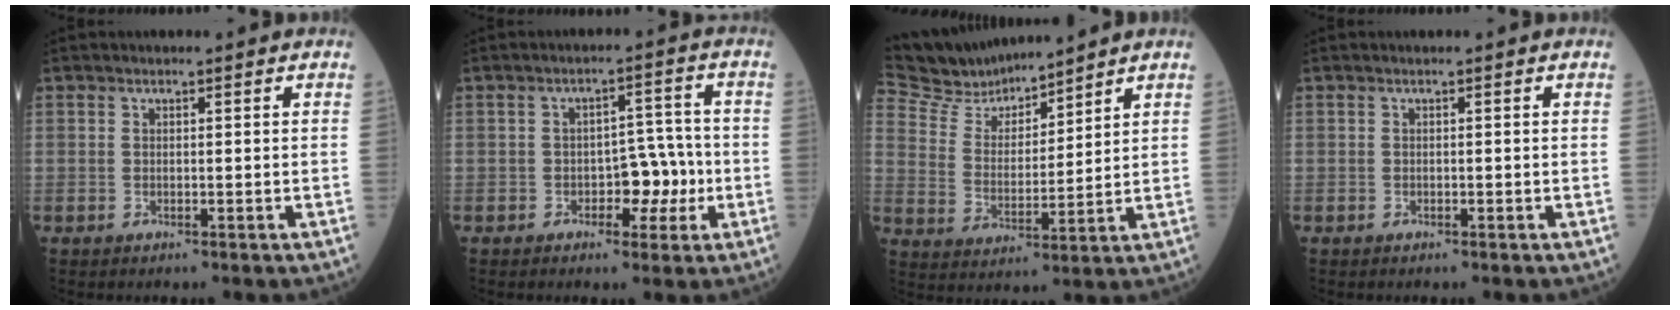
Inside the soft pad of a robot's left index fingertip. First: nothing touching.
{"total": 5.3, "force": [-1.8, 2.9, 4.0], "torque": [-0.053, 0.014, -0.027]}
{"total": 10.9, "force": [10.6, 1.5, 1.9], "torque": [-0.054, 0.009, 0.217]}
{"total": 0.0}